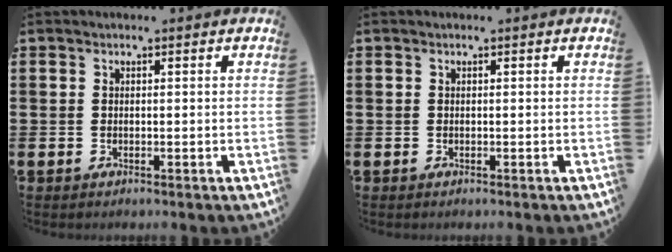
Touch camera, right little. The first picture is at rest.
{"total": 0.0}